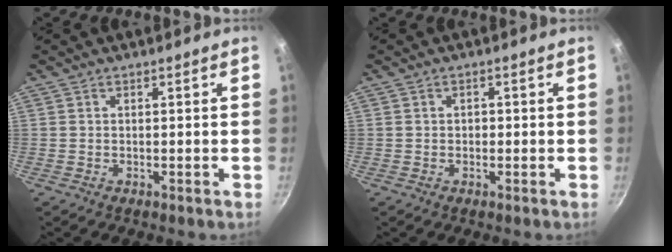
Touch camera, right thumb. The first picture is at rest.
{"total": 1.1, "force": [-0.1, 0.9, 0.6], "torque": [-0.005, 0.004, -0.002]}